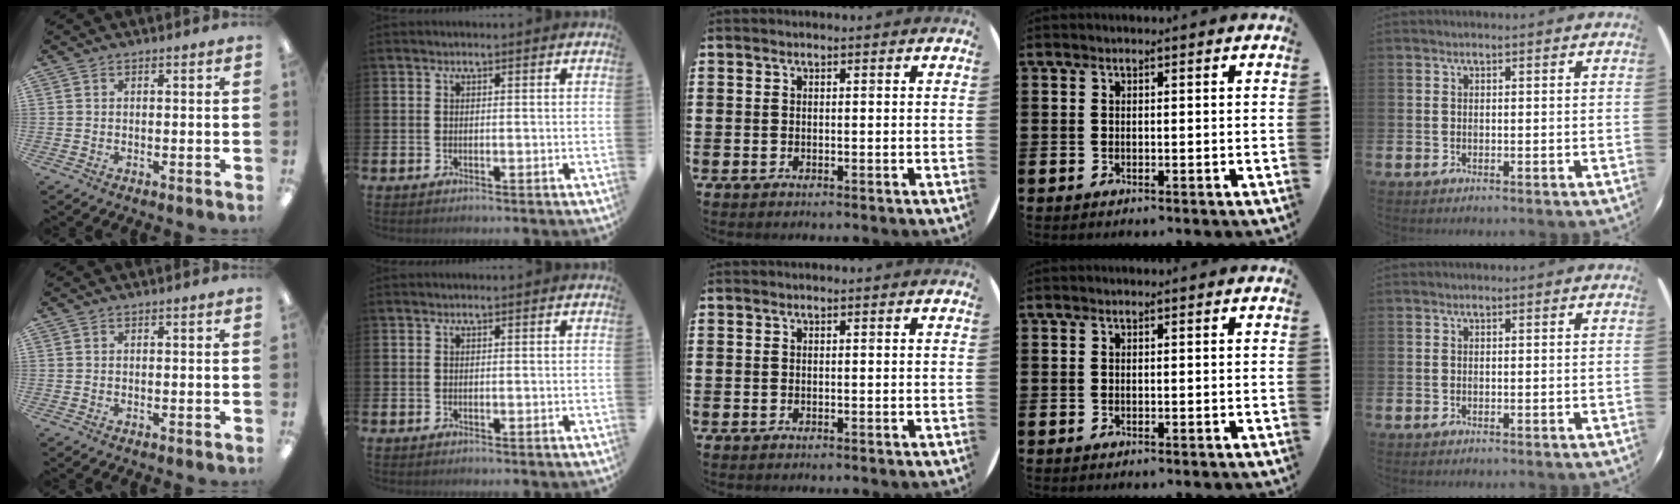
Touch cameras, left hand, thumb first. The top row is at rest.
{}